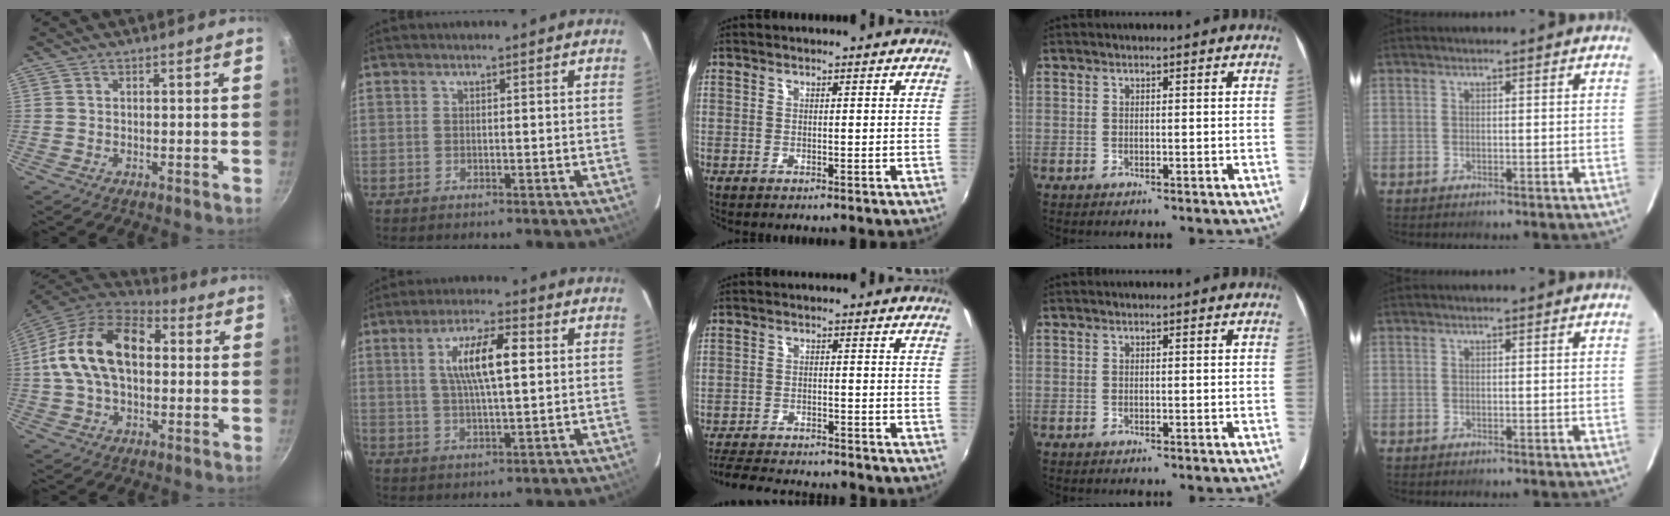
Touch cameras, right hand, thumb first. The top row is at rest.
{"thumb": {"total": 19.4, "force": [1.8, 12.3, 14.9], "torque": [-0.244, 0.033, 0.013]}, "index": {"total": 9.6, "force": [2.3, 2.3, 9.1], "torque": [-0.164, 0.010, 0.042]}, "middle": {"total": 11.6, "force": [-10.6, 2.2, 4.3], "torque": [-0.104, -0.016, -0.165]}}